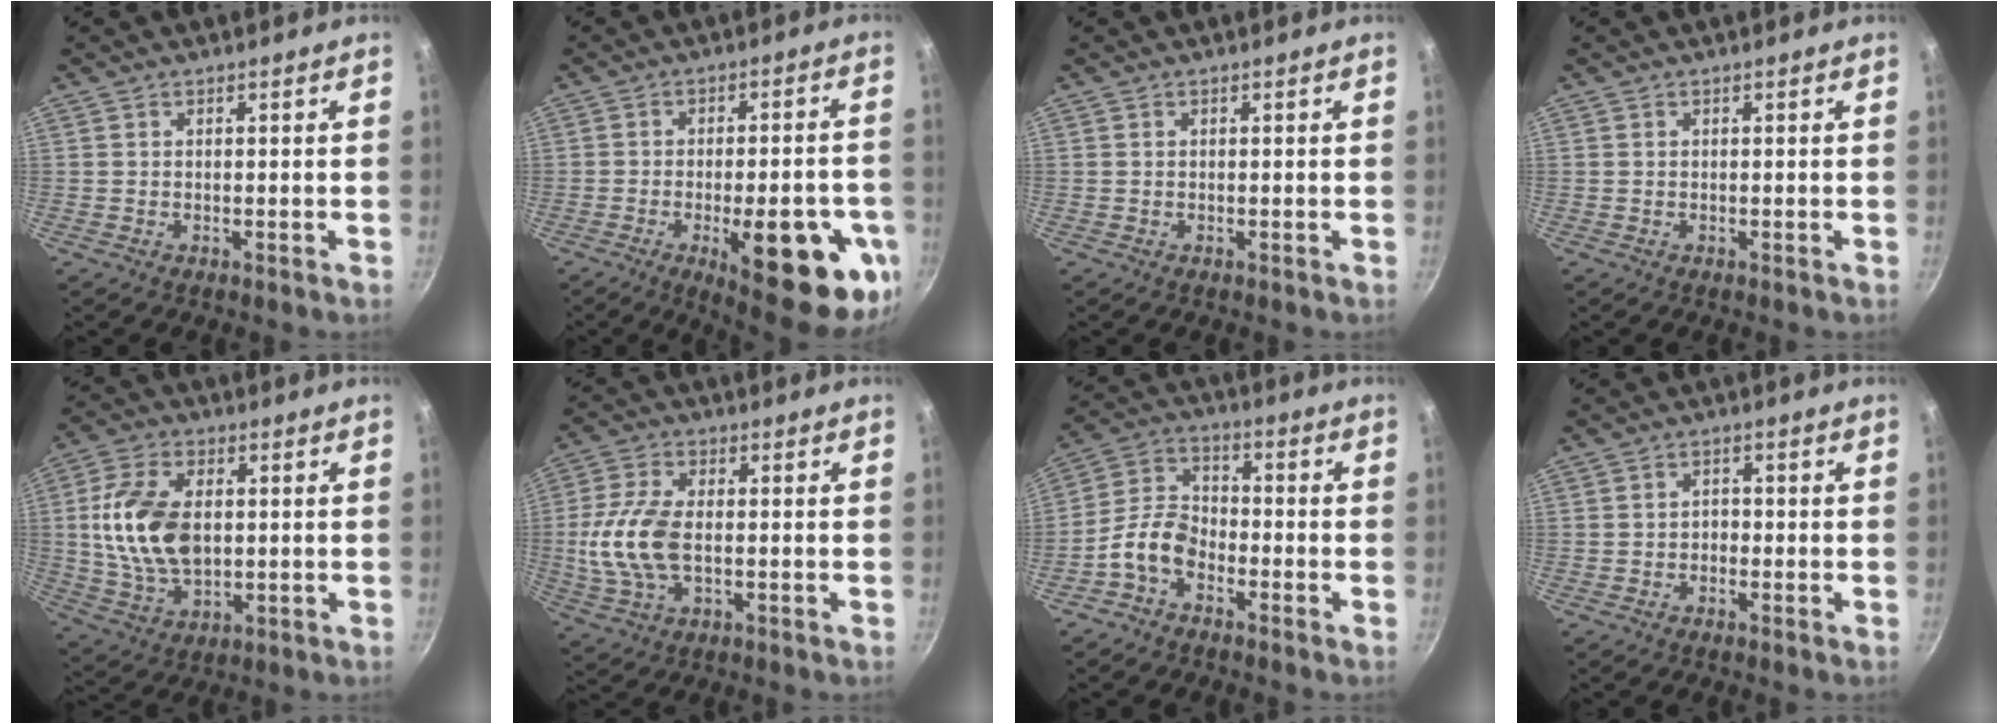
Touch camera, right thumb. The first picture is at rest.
{"total": 20.6, "force": [-7.1, 7.1, 18.0], "torque": [-0.201, 0.008, -0.086]}
{"total": 0.0}
{"total": 0.0}
{"total": 15.1, "force": [0.9, 9.4, 11.8], "torque": [-0.212, 0.000, 0.019]}
{"total": 11.9, "force": [-0.8, 6.4, 10.0], "torque": [-0.208, 0.011, -0.022]}
{"total": 8.3, "force": [-4.2, 4.9, 5.2], "torque": [-0.093, 0.048, -0.096]}
{"total": 1.8, "force": [-0.8, 1.3, 0.9], "torque": [-0.006, 0.012, -0.015]}